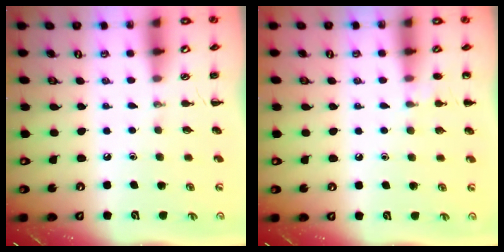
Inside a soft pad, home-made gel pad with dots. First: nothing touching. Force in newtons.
{"total": 5.8, "press": 5.5, "slide": 1.9}